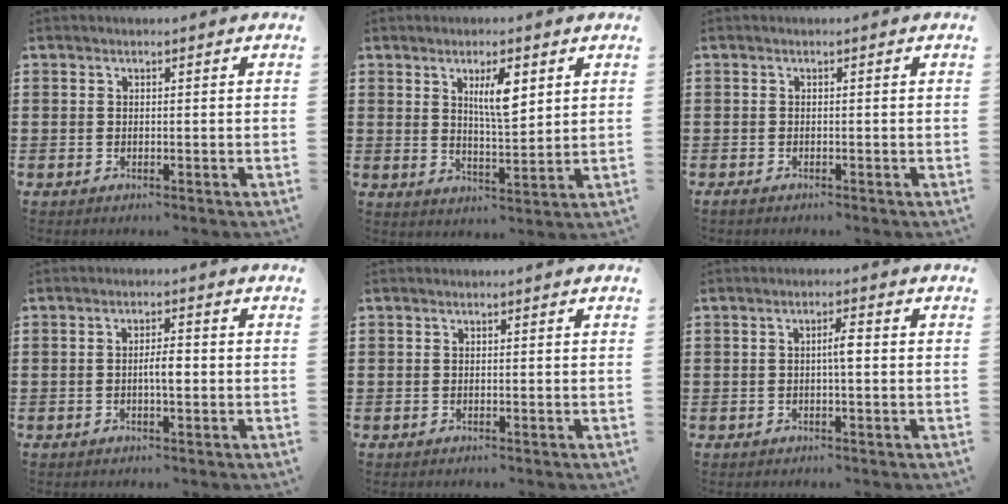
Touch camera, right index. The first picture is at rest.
{"total": 6.1, "force": [2.5, 1.8, 5.2], "torque": [-0.094, 0.000, 0.037]}
{"total": 0.6, "force": [-0.5, 0.1, 0.2], "torque": [-0.005, -0.004, -0.010]}
{"total": 3.0, "force": [-0.4, 0.8, 2.9], "torque": [-0.060, -0.001, -0.011]}
{"total": 0.0}
{"total": 2.6, "force": [-0.1, 0.4, 2.6], "torque": [-0.047, 0.002, -0.004]}